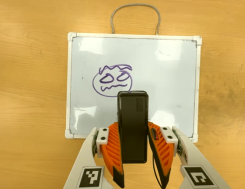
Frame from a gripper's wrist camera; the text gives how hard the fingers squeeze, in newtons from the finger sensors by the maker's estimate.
{"total": 4.4, "left": 3.3, "right": 5.6}